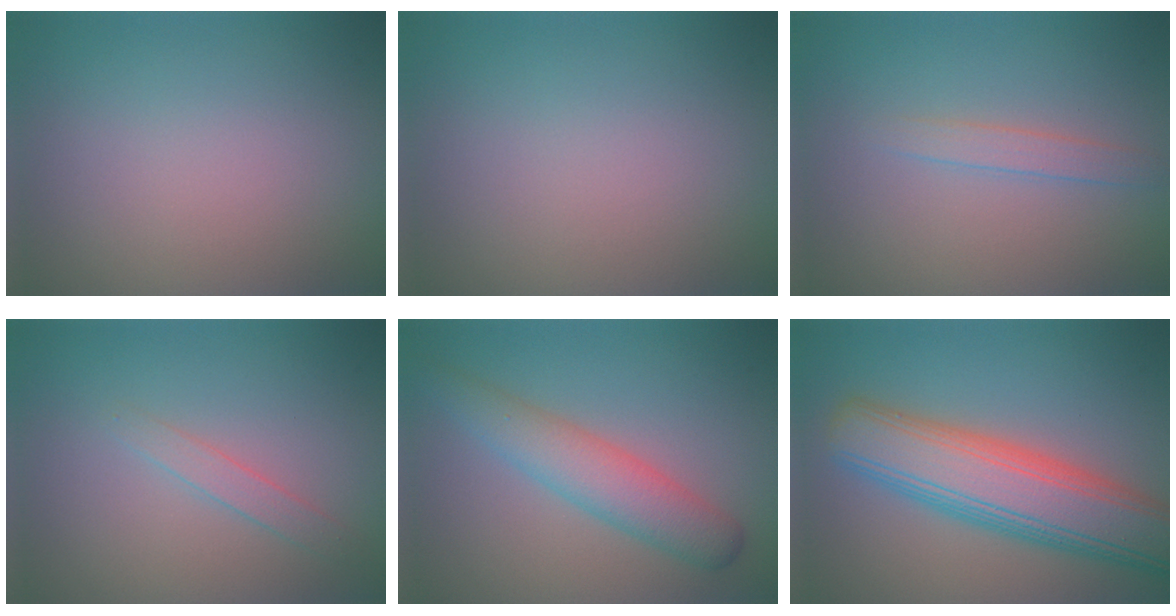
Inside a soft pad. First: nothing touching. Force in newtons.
{"total": 0.0}
{"total": 1.4, "press": 1.4, "slide": 0.1}
{"total": 1.4, "press": 1.4, "slide": 0.1}
{"total": 4.2, "press": 4.2, "slide": 0.2}
{"total": 9.0, "press": 9.0, "slide": 0.4}